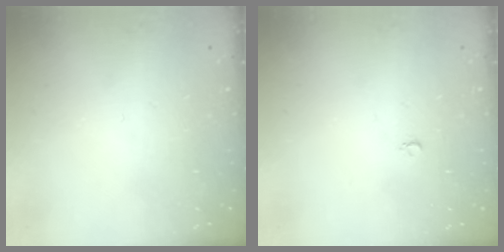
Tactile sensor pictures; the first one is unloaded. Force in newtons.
{"total": 2.6, "press": 2.6, "slide": 0.3}